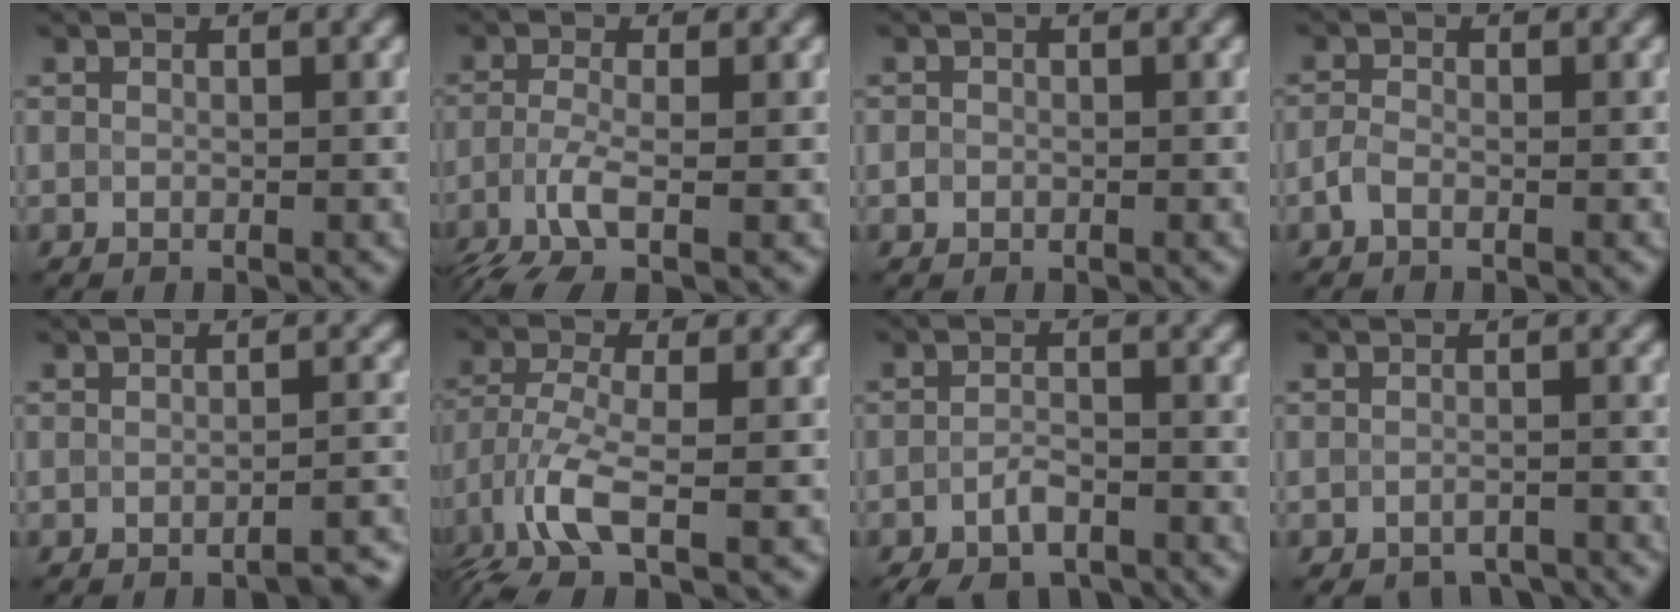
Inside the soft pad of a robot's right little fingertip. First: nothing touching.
{"total": 3.9, "force": [-1.7, 1.0, 3.3], "torque": [-0.073, -0.006, -0.042]}
{"total": 0.6, "force": [-0.2, 0.5, 0.1], "torque": [0.002, -0.003, -0.006]}
{"total": 1.3, "force": [-0.8, 0.6, 0.8], "torque": [-0.021, 0.001, -0.021]}
{"total": 2.2, "force": [-1.9, 0.4, 1.1], "torque": [-0.003, 0.009, -0.030]}
{"total": 5.3, "force": [-2.4, 1.5, 4.5], "torque": [-0.105, -0.007, -0.057]}
{"total": 4.1, "force": [-2.8, 1.8, 2.3], "torque": [-0.038, -0.004, -0.053]}
{"total": 2.6, "force": [-2.3, 0.7, 0.8], "torque": [-0.010, -0.003, -0.032]}